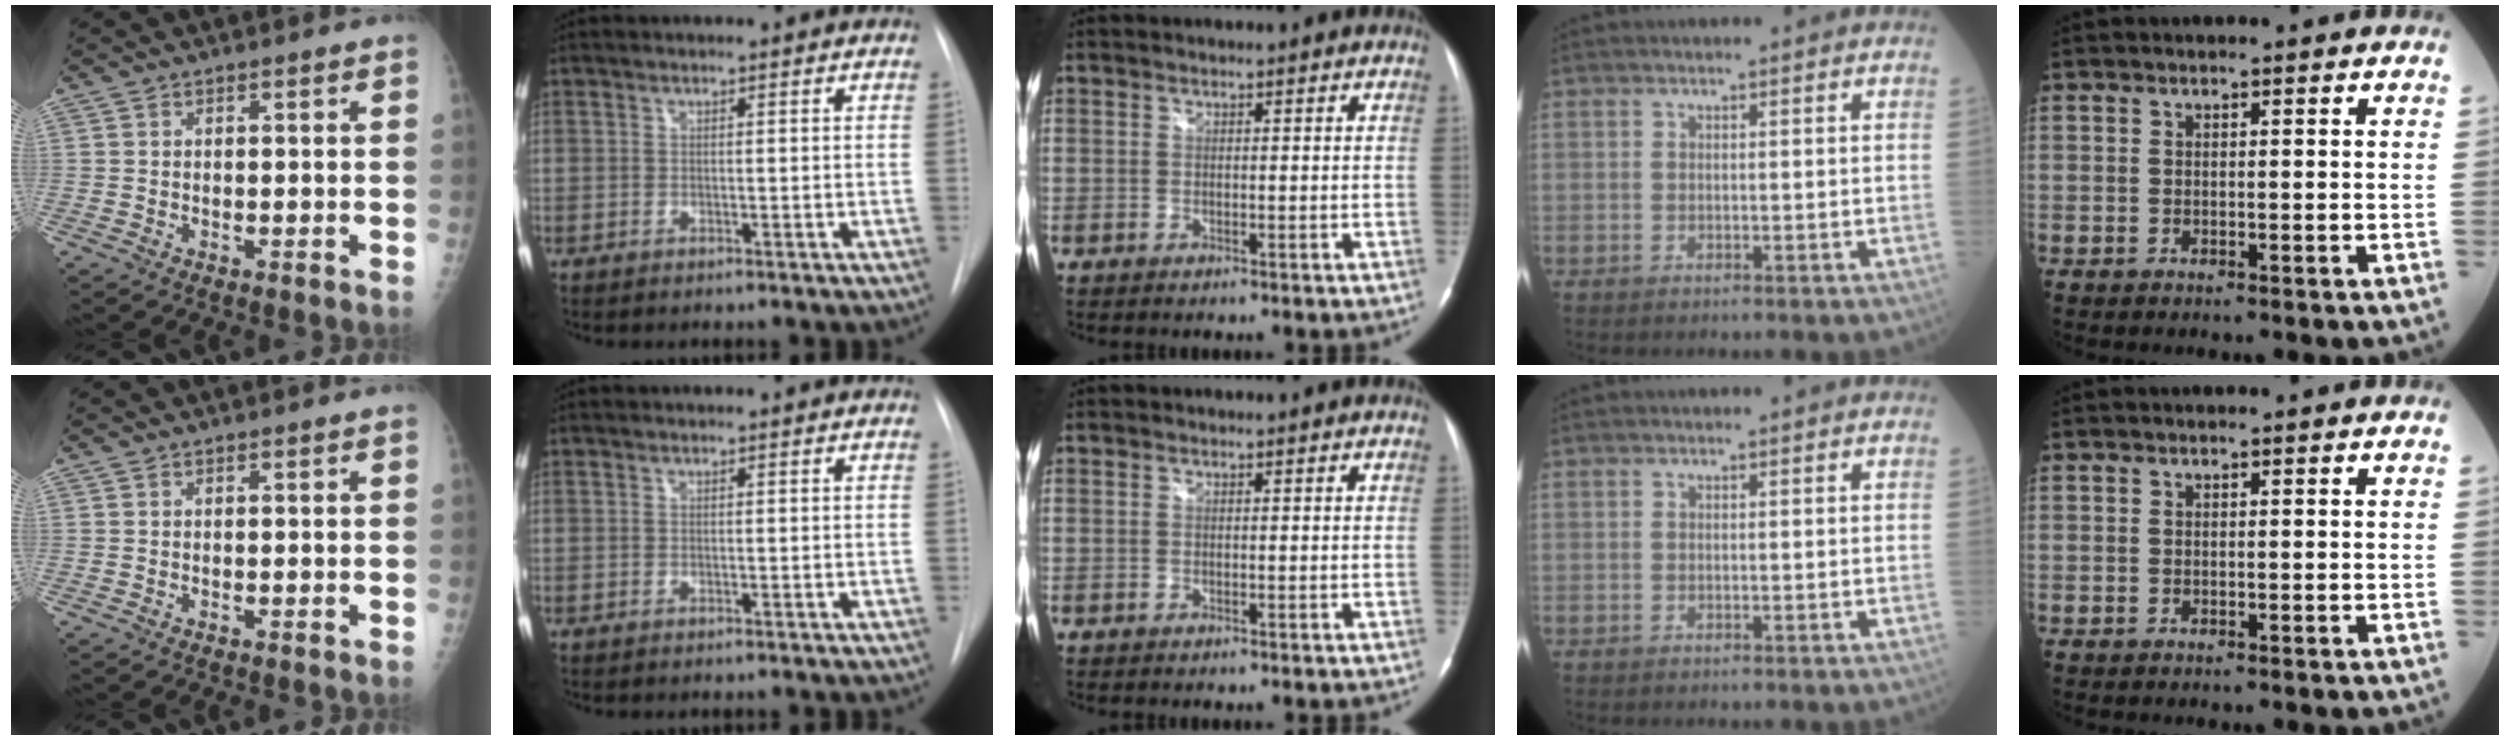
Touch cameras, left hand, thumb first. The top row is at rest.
{}